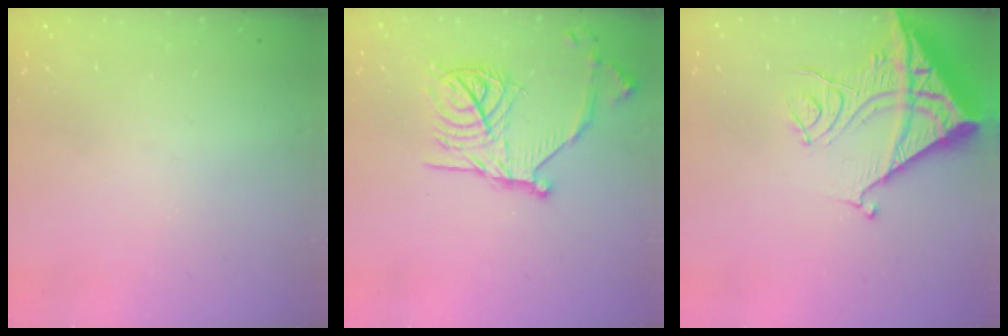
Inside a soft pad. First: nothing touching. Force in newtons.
{"total": 19.4, "press": 19.3, "slide": 1.5}
{"total": 16.7, "press": 16.6, "slide": 1.8}